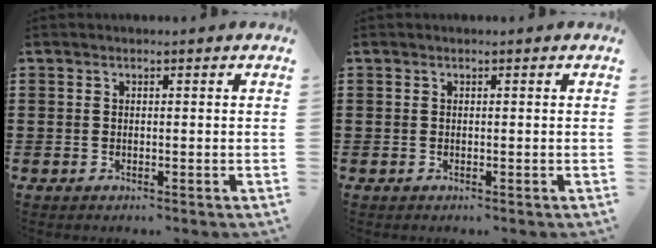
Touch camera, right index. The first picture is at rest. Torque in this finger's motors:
{"motor_torque": [0.00, 0.00, 0.00, 0.00]}